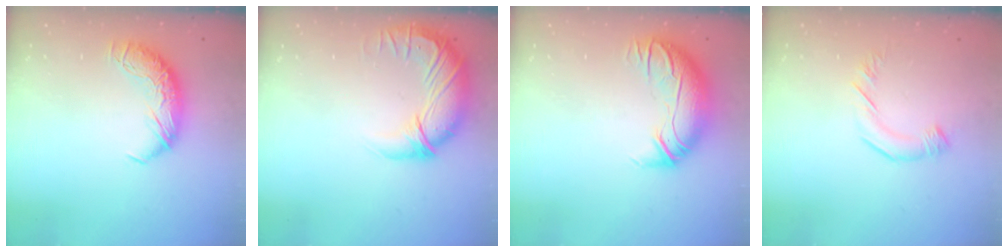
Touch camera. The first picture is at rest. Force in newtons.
{"total": 2.9, "press": 0.1, "slide": 2.9}
{"total": 3.0, "press": 0.4, "slide": 2.9}
{"total": 4.3, "press": 4.2, "slide": 0.6}